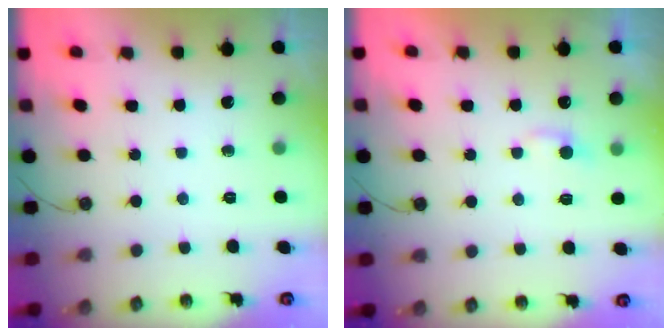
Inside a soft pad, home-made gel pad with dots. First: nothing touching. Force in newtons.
{"total": 2.3, "press": 2.3, "slide": 0.4}